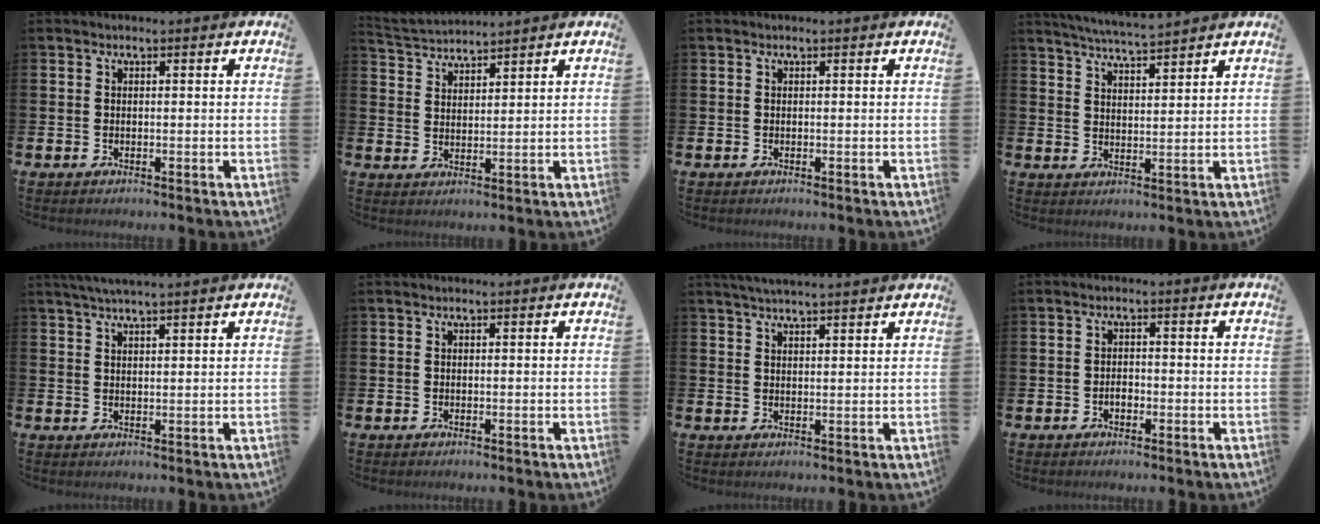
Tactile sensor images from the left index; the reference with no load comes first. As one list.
[{"total": 3.4, "force": [3.4, 0.2, -0.2], "torque": [-0.010, -0.019, 0.060]}, {"total": 0.0}, {"total": 5.0, "force": [5.0, -0.3, 0.7], "torque": [-0.022, -0.029, 0.087]}, {"total": 3.3, "force": [3.1, -0.3, 1.1], "torque": [-0.036, 0.000, 0.059]}, {"total": 0.0}, {"total": 3.3, "force": [3.2, -0.2, 0.6], "torque": [-0.019, -0.007, 0.059]}, {"total": 1.5, "force": [-0.6, 1.0, 0.9], "torque": [-0.010, -0.001, -0.014]}]